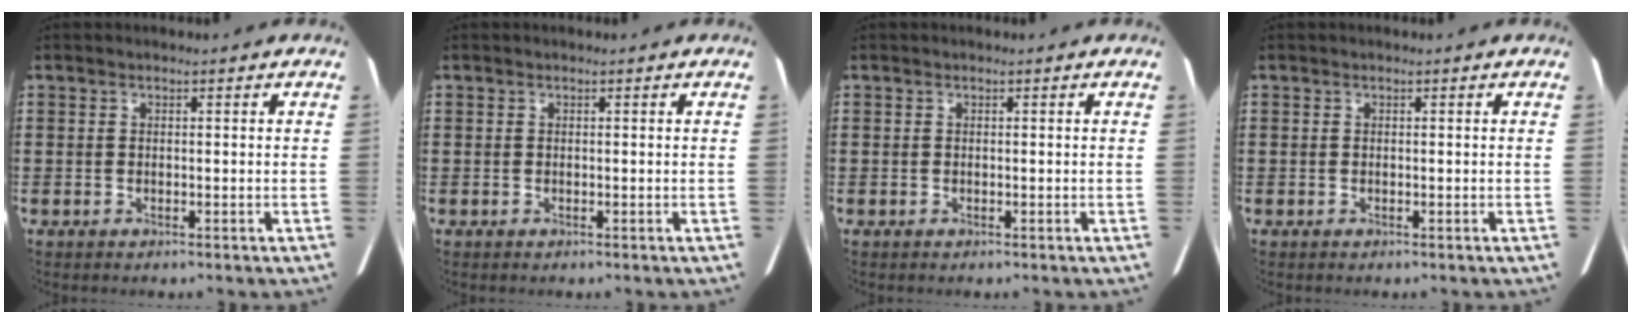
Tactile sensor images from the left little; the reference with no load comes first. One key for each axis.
{"total": 0.0}
{"total": 0.0}
{"total": 0.0}